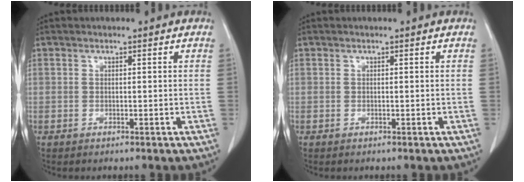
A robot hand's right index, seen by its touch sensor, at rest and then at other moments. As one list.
[{"total": 0.0}]